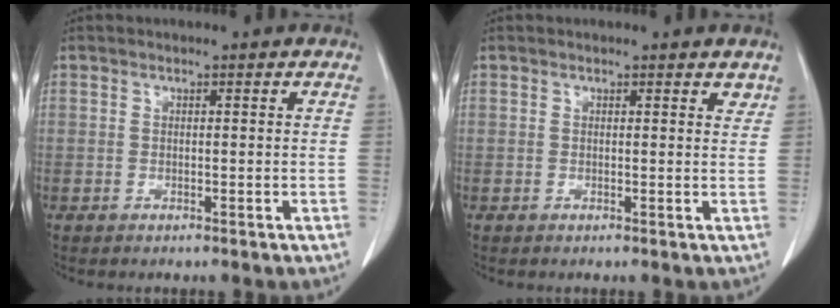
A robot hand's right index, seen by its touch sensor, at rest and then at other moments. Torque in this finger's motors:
{"motor_torque": [-0.05, 0.05, 0.01, -0.01]}